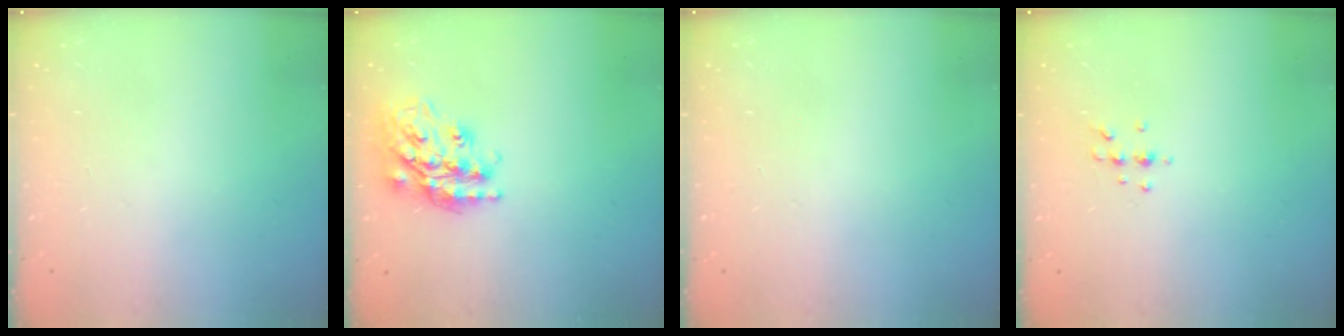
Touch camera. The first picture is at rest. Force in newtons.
{"total": 20.4, "press": 20.3, "slide": 1.7}
{"total": 0.0}
{"total": 5.2, "press": 5.0, "slide": 1.1}